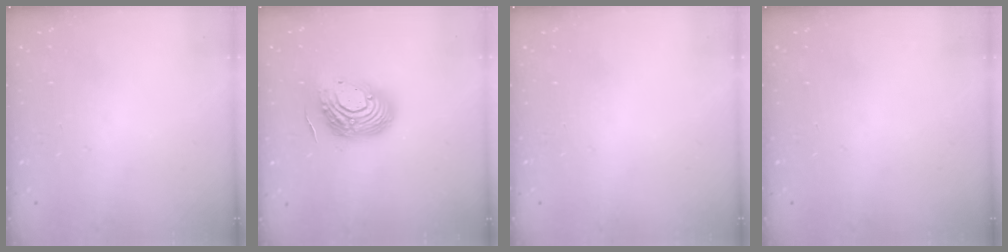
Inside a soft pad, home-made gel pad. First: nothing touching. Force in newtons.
{"total": 16.2, "press": 16.1, "slide": 1.2}
{"total": 0.0}
{"total": 0.0}